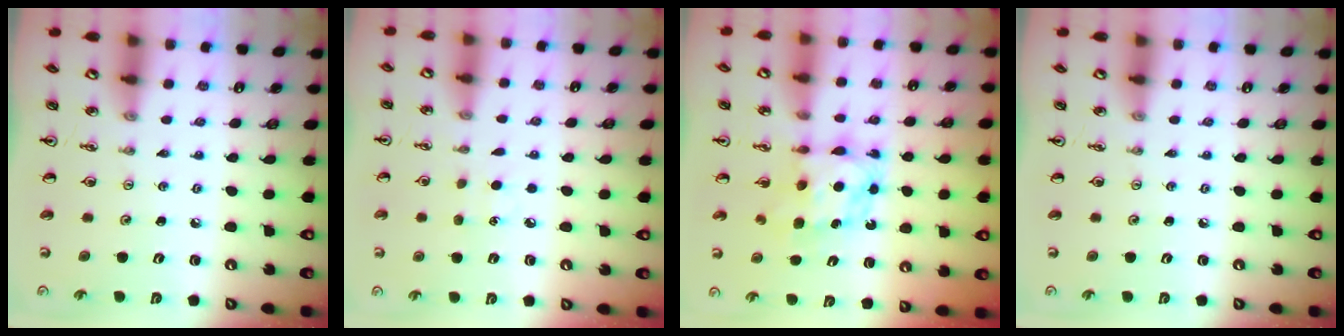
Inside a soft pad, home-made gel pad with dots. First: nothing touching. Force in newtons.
{"total": 4.9, "press": 4.9, "slide": 0.6}
{"total": 6.8, "press": 6.8, "slide": 0.2}
{"total": 0.0}